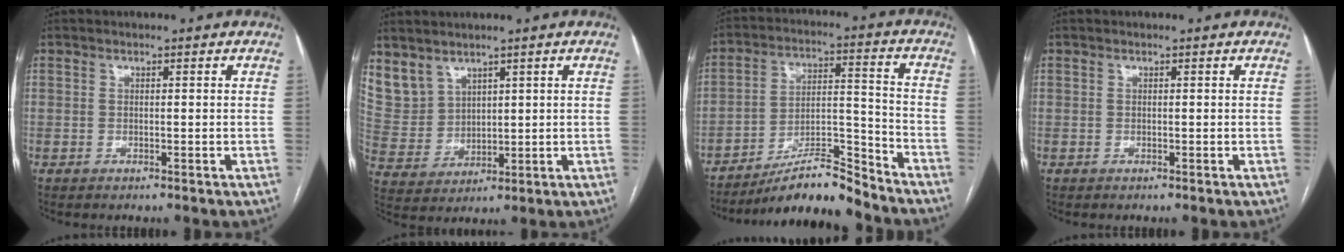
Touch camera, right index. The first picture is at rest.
{"total": 9.1, "force": [6.6, 5.9, 2.1], "torque": [-0.062, 0.015, 0.161]}
{"total": 11.1, "force": [-10.3, 0.7, 4.2], "torque": [-0.061, 0.025, -0.177]}
{"total": 0.0}